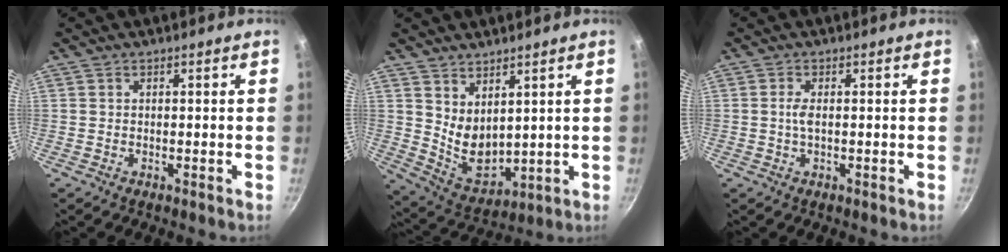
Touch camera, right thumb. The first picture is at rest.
{"total": 8.4, "force": [3.9, 4.8, 5.7], "torque": [-0.081, -0.048, 0.092]}
{"total": 1.9, "force": [-0.1, 0.6, 1.8], "torque": [-0.044, 0.003, -0.003]}